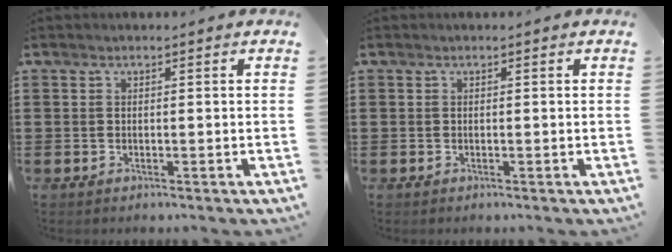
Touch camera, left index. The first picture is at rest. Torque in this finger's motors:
{"motor_torque": [0.00, 0.00, 0.00, 0.00]}